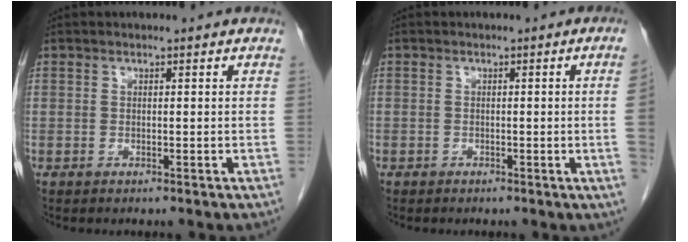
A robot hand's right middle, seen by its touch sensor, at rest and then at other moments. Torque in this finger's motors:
{"motor_torque": [0.51, -0.23, -1.05, -0.21]}